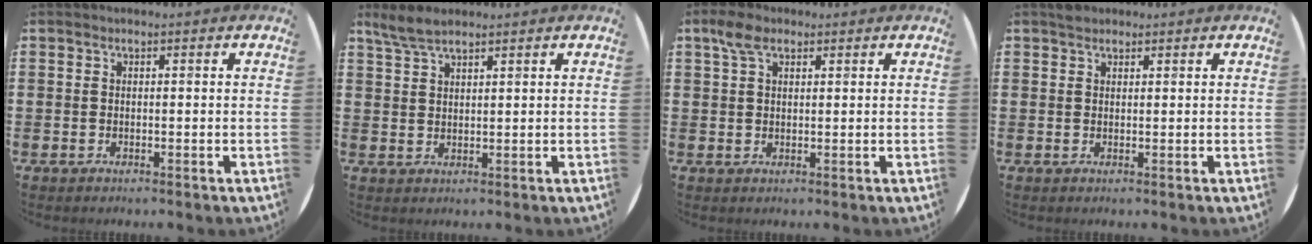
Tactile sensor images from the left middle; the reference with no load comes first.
{"total": 3.5, "force": [3.0, 0.8, 1.7], "torque": [-0.039, 0.001, 0.057]}
{"total": 3.3, "force": [2.1, 1.7, 1.9], "torque": [-0.035, 0.004, 0.035]}
{"total": 1.1, "force": [1.0, 0.5, 0.1], "torque": [0.005, 0.000, 0.018]}